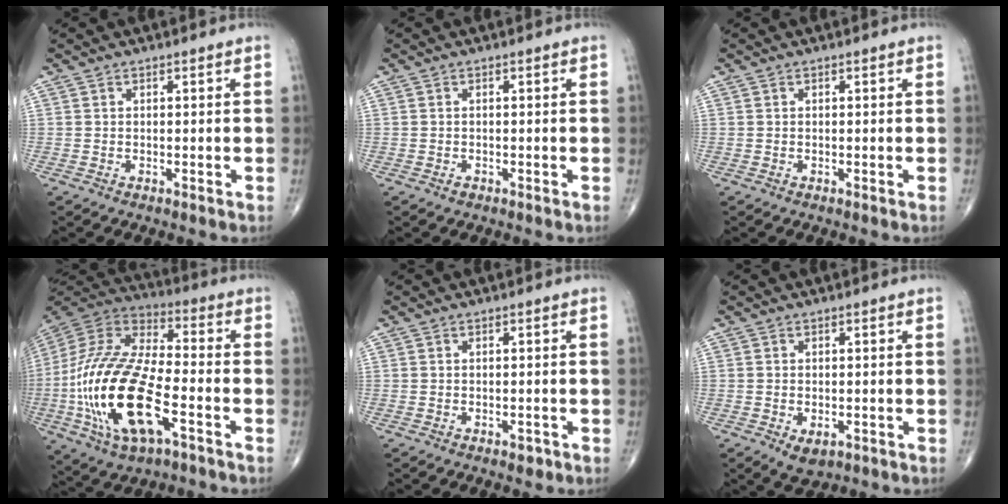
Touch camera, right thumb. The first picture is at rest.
{"total": 0.6, "force": [-0.4, 0.4, 0.3], "torque": [-0.002, 0.001, -0.006]}
{"total": 0.0}
{"total": 25.5, "force": [-7.5, 11.0, 21.8], "torque": [-0.481, 0.012, -0.130]}
{"total": 1.3, "force": [-0.8, 0.7, 0.8], "torque": [-0.008, 0.000, -0.009]}
{"total": 3.6, "force": [-1.3, 2.1, 2.6], "torque": [-0.037, -0.001, -0.011]}